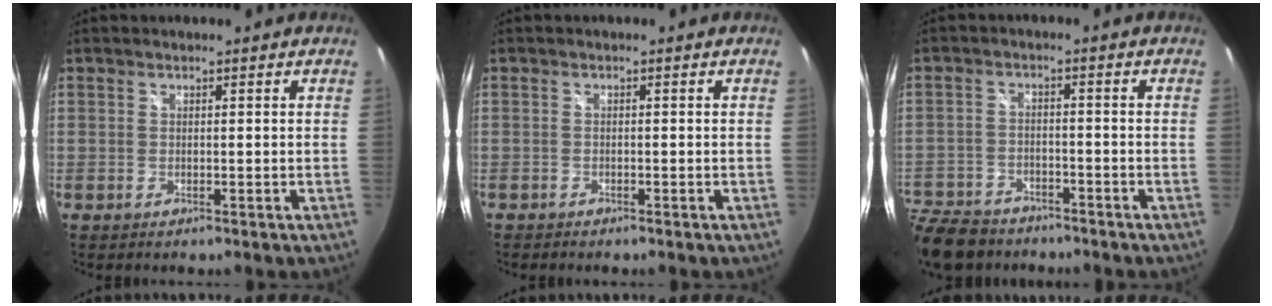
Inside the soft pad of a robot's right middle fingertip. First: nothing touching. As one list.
[{"total": 0.9, "force": [-0.9, 0.3, -0.1], "torque": [-0.003, 0.001, -0.019]}, {"total": 15.3, "force": [-11.6, 8.3, 5.5], "torque": [-0.167, -0.004, -0.196]}]